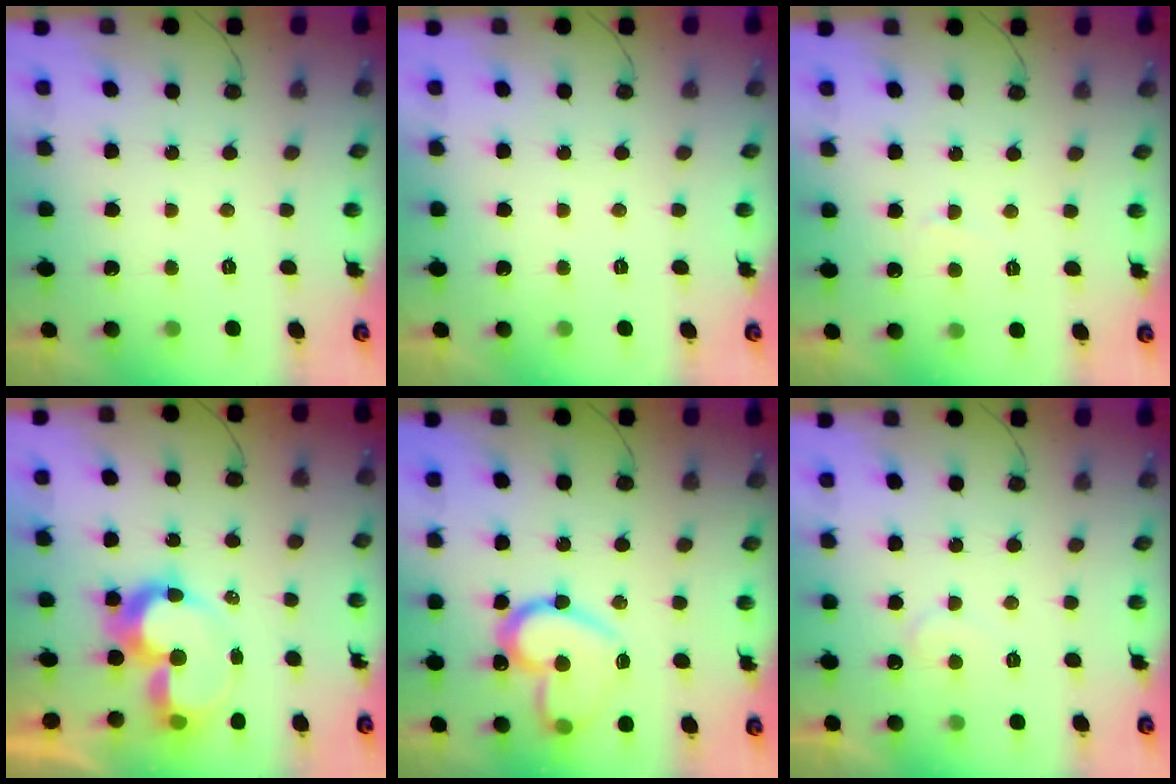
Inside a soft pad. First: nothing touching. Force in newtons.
{"total": 0.0}
{"total": 2.6, "press": 2.6, "slide": 0.1}
{"total": 11.2, "press": 10.6, "slide": 3.6}
{"total": 18.8, "press": 18.7, "slide": 1.8}
{"total": 5.8, "press": 5.8, "slide": 0.3}